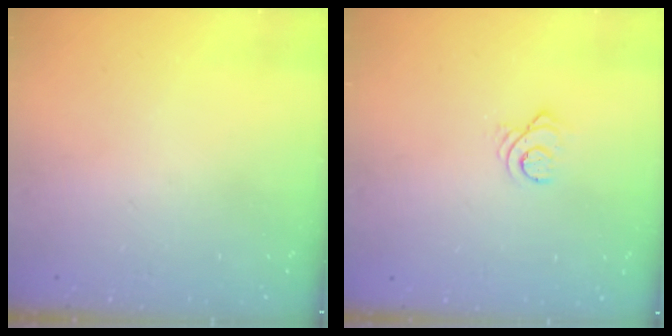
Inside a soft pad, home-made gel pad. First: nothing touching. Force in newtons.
{"total": 3.2, "press": 3.2, "slide": 0.3}